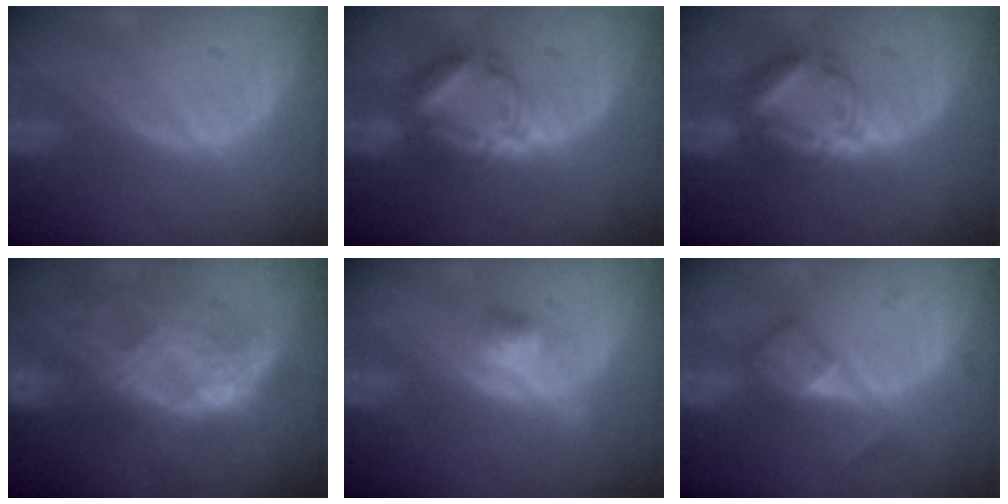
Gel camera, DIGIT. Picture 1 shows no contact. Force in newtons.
{"total": 6.5, "press": 6.5, "slide": 0.4}
{"total": 6.5, "press": 6.5, "slide": 0.4}
{"total": 9.9, "press": 8.8, "slide": 4.5}
{"total": 3.6, "press": 3.4, "slide": 1.2}
{"total": 4.9, "press": 4.7, "slide": 1.4}